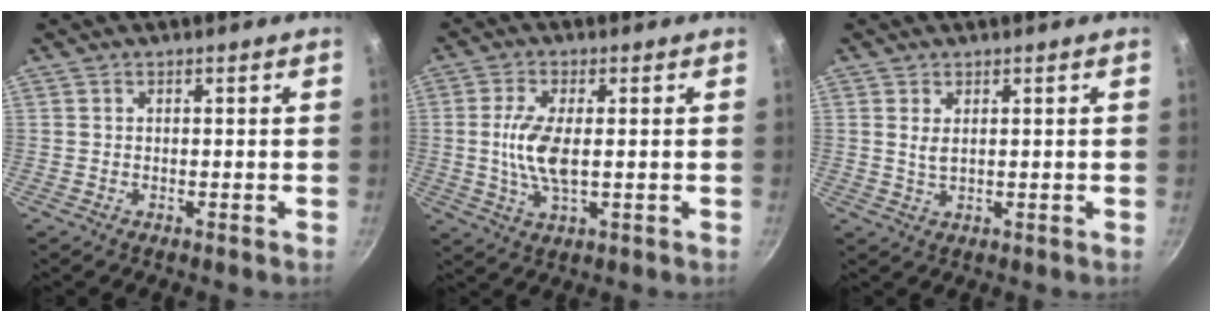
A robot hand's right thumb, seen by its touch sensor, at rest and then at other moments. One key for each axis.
{"total": 7.9, "fx": 0.2, "fy": 3.1, "fz": 7.3, "tx": -0.154, "ty": -0.003, "tz": 0.002}
{"total": 2.1, "fx": 0.7, "fy": 1.0, "fz": 1.7, "tx": -0.031, "ty": -0.005, "tz": 0.016}